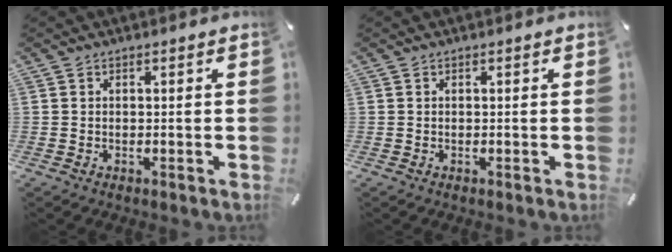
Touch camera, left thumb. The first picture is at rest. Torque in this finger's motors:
{"motor_torque": [-0.03, -0.03, -0.08, 0.13, 0.00]}